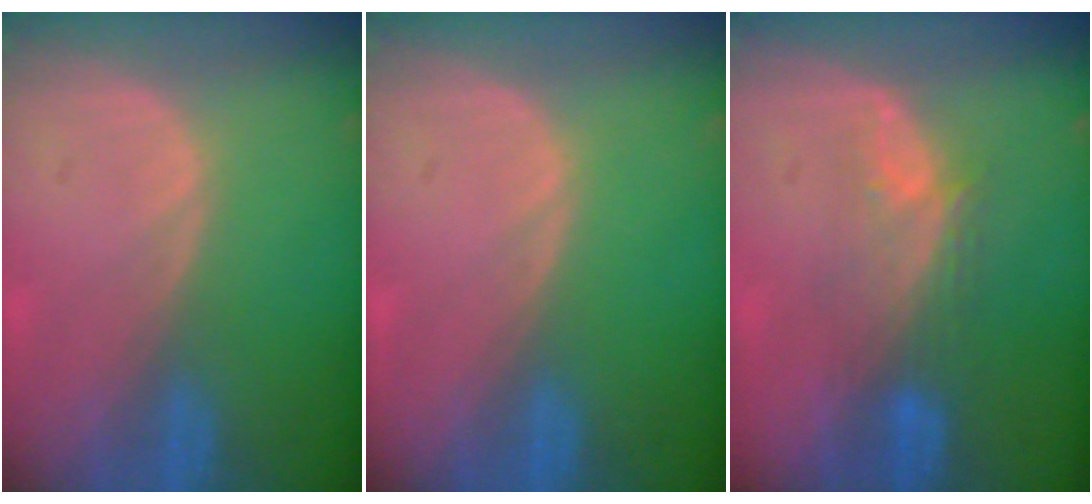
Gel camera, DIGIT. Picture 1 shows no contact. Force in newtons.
{"total": 0.0}
{"total": 4.9, "press": 4.7, "slide": 1.6}